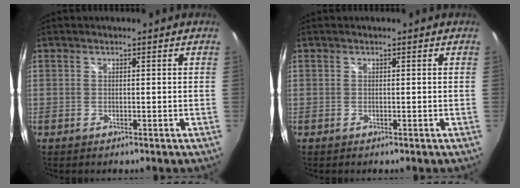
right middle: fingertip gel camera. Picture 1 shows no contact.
{"total": 0.0}